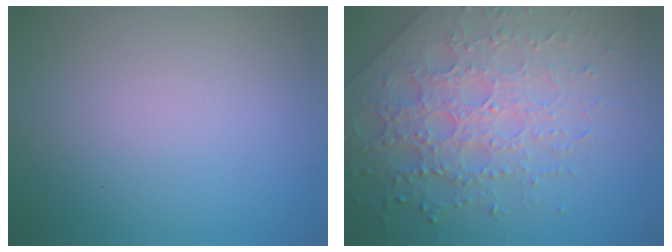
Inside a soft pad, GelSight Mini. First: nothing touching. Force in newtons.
{"total": 6.8, "press": 5.4, "slide": 4.2}